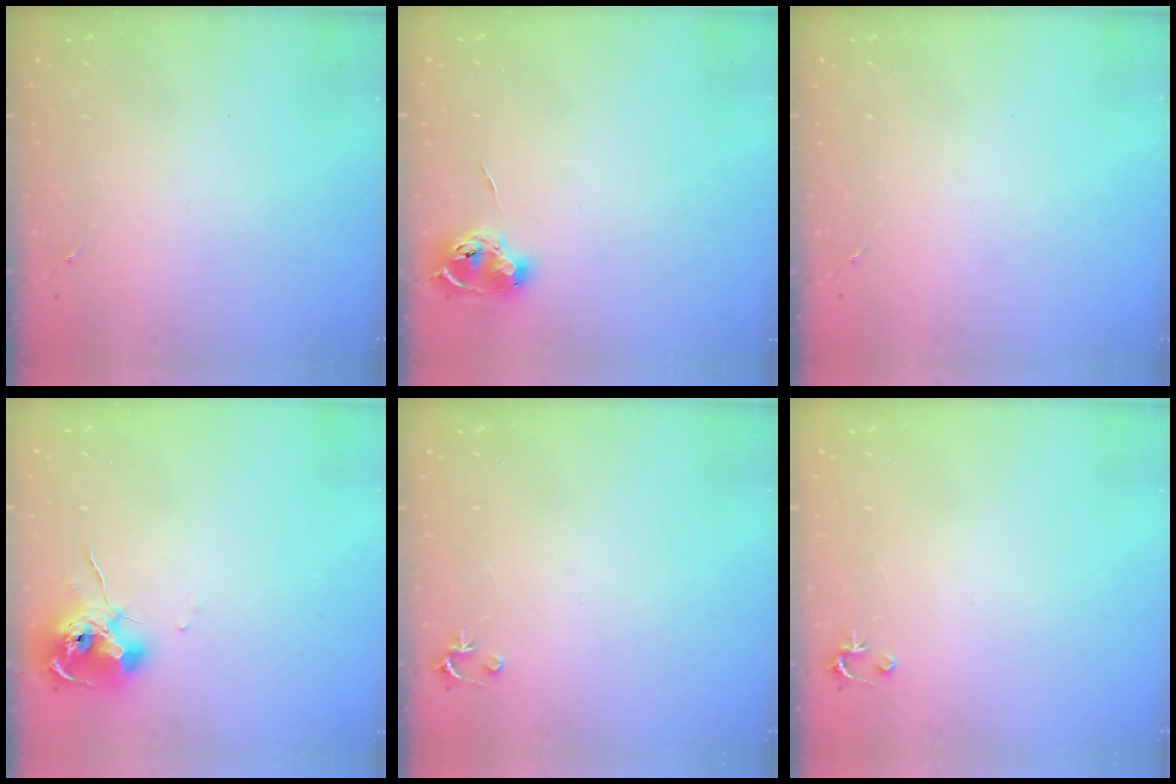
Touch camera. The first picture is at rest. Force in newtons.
{"total": 7.7, "press": 7.7, "slide": 0.7}
{"total": 0.0}
{"total": 10.4, "press": 10.3, "slide": 1.2}
{"total": 2.5, "press": 2.5, "slide": 0.2}
{"total": 2.5, "press": 2.5, "slide": 0.2}